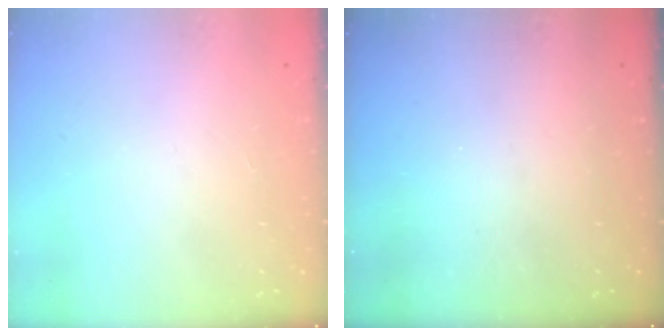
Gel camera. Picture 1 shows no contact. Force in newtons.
{"total": 0.0}